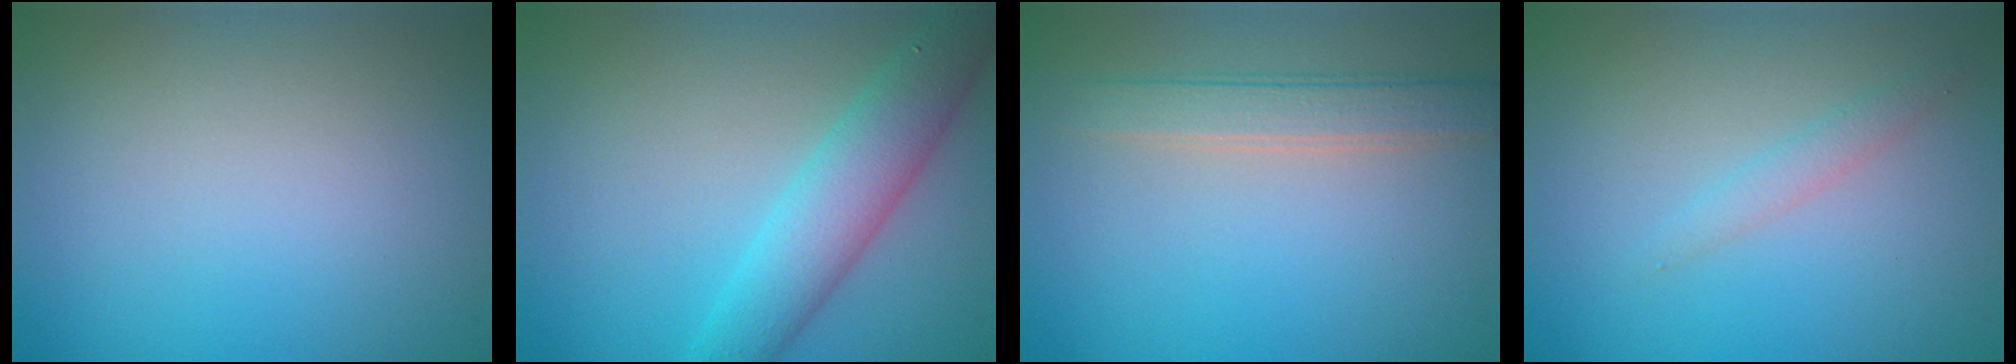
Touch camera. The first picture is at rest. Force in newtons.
{"total": 4.9, "press": 4.9, "slide": 0.0}
{"total": 2.6, "press": 2.6, "slide": 0.1}
{"total": 1.2, "press": 1.2, "slide": 0.0}